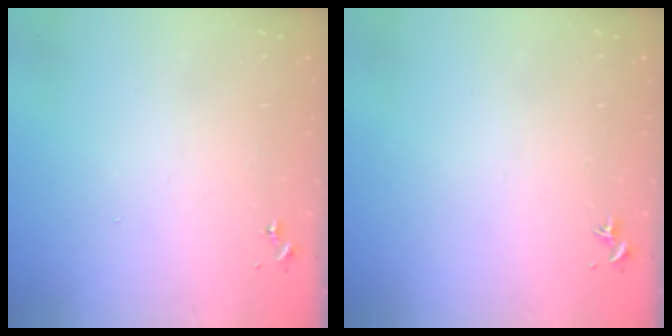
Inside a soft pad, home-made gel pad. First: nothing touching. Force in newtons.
{"total": 0.0}